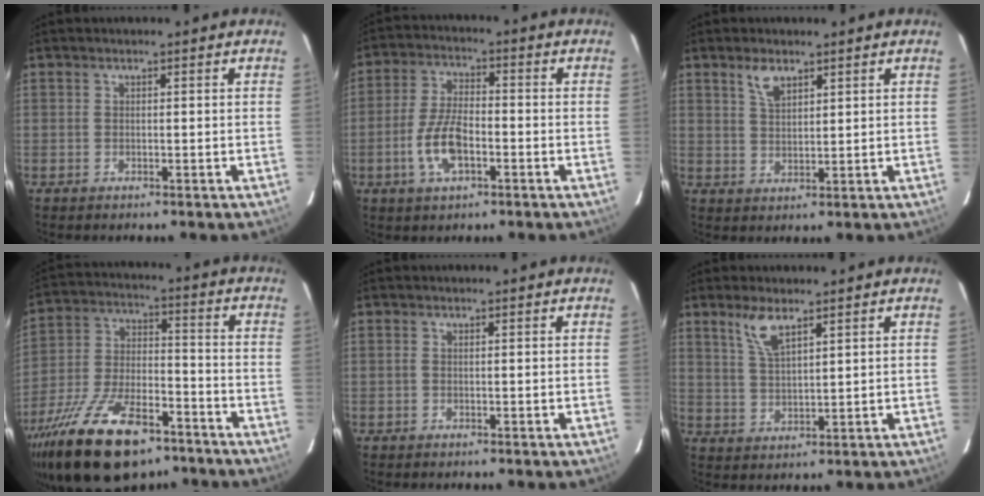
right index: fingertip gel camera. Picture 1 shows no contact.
{"total": 8.7, "force": [-3.1, 3.7, 7.2], "torque": [-0.151, 0.001, -0.057]}
{"total": 4.0, "force": [2.7, 1.8, 2.4], "torque": [-0.042, 0.003, 0.053]}
{"total": 23.1, "force": [-15.3, 10.0, 14.1], "torque": [-0.282, -0.024, -0.252]}
{"total": 0.0}
{"total": 5.5, "force": [3.8, 1.6, 3.7], "torque": [-0.073, -0.001, 0.080]}